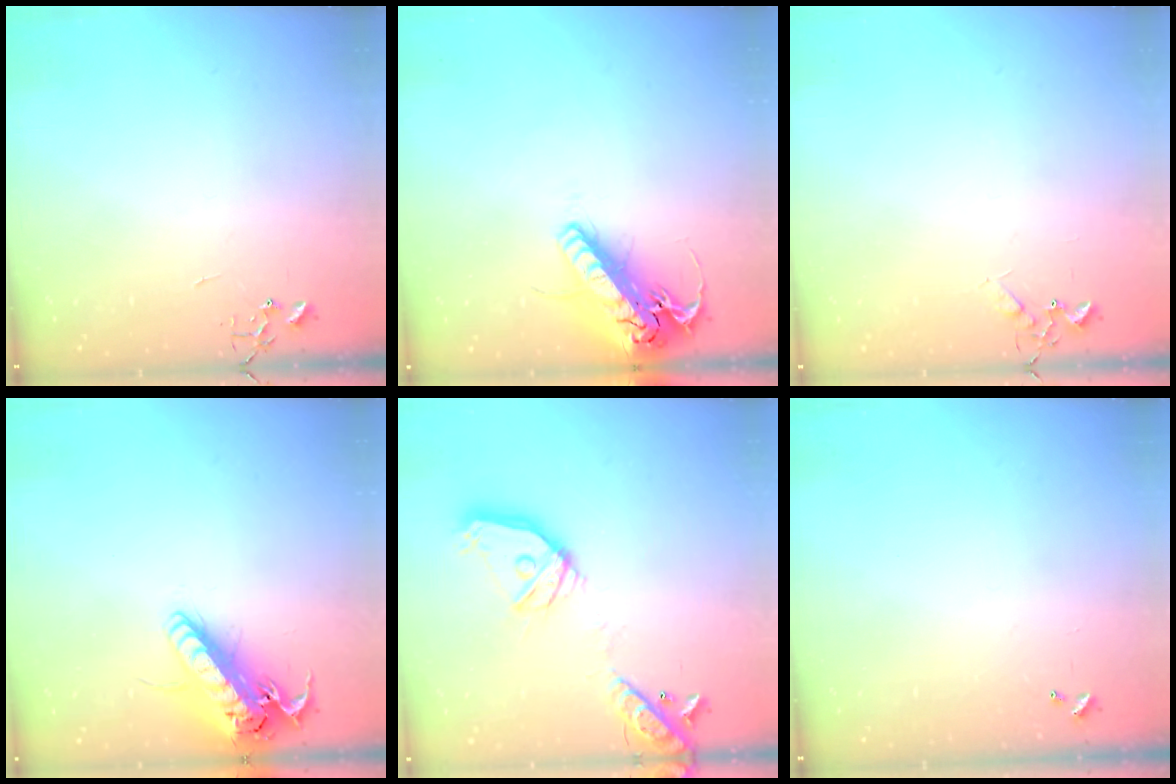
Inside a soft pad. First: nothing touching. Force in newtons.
{"total": 21.0, "press": 20.7, "slide": 3.7}
{"total": 6.1, "press": 6.0, "slide": 0.8}
{"total": 19.1, "press": 18.8, "slide": 3.3}
{"total": 18.8, "press": 18.6, "slide": 3.0}
{"total": 0.0}